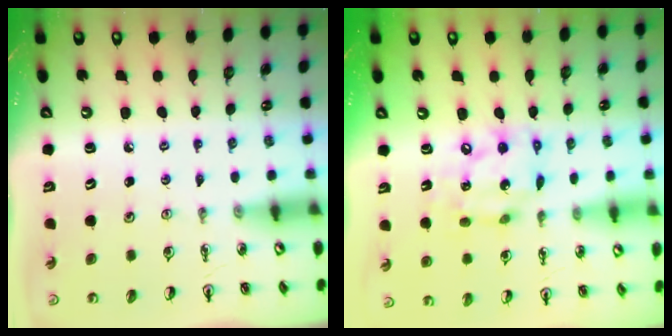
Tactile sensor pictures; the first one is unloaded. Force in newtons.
{"total": 12.1, "press": 12.0, "slide": 1.5}